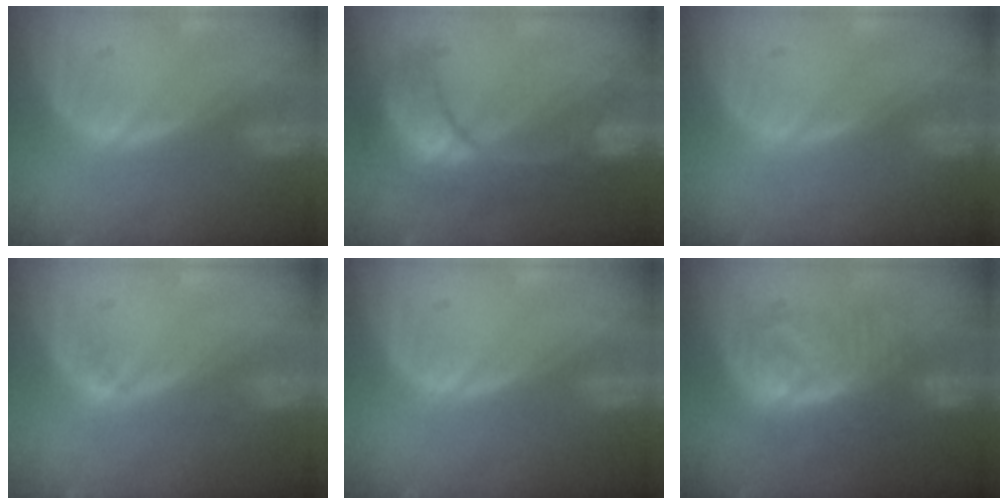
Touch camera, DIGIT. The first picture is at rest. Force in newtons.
{"total": 9.1, "press": 9.1, "slide": 0.7}
{"total": 0.0}
{"total": 1.7, "press": 1.5, "slide": 0.8}
{"total": 0.0}
{"total": 8.3, "press": 8.2, "slide": 0.8}